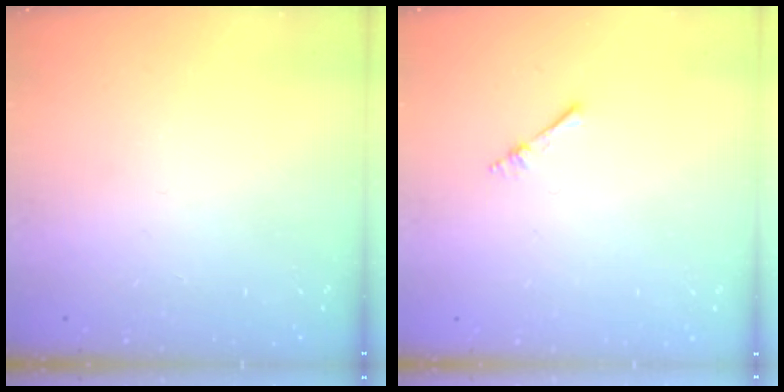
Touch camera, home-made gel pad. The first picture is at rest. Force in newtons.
{"total": 2.2, "press": 2.2, "slide": 0.3}